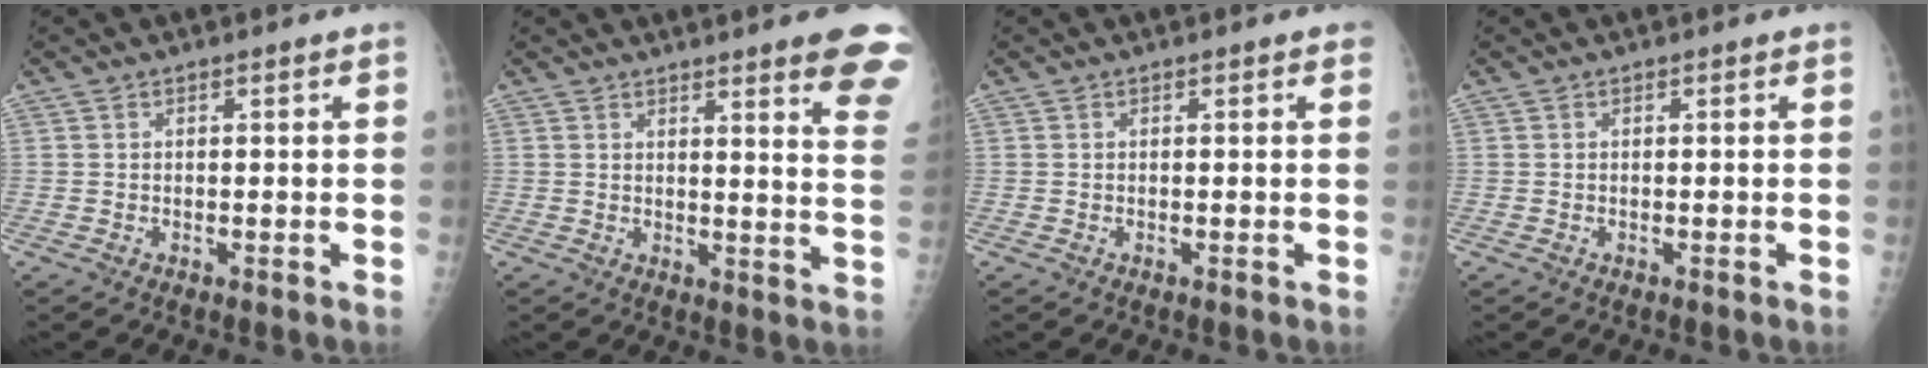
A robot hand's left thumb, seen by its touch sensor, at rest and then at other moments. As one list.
[{"total": 13.0, "force": [9.2, 1.3, 9.0], "torque": [-0.084, -0.051, 0.091]}, {"total": 0.5, "force": [0.3, 0.2, 0.4], "torque": [-0.007, 0.001, 0.000]}, {"total": 0.0}]